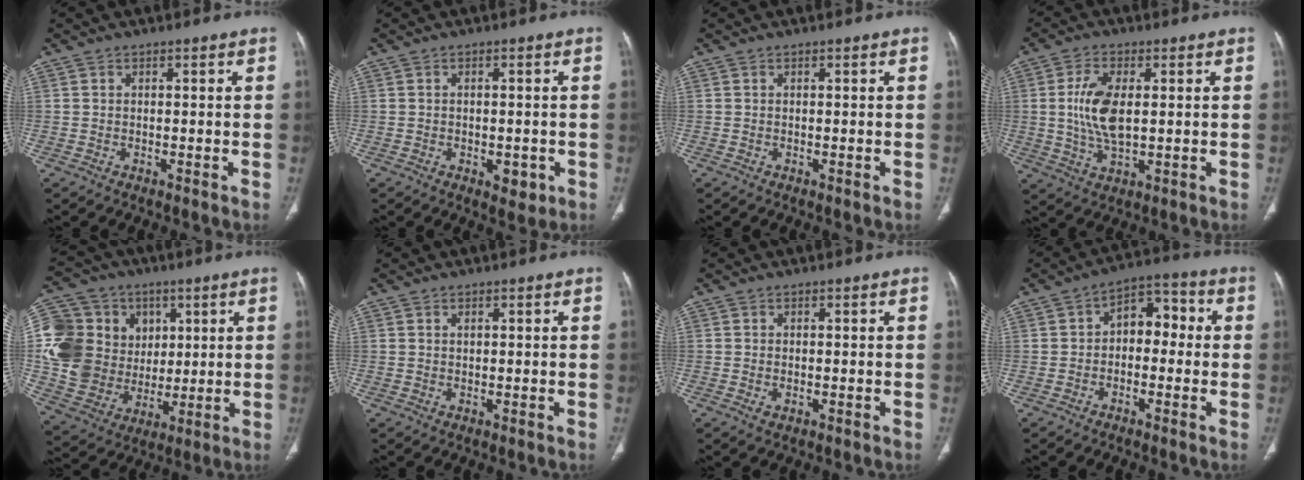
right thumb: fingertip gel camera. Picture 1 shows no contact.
{"total": 3.6, "force": [-1.2, 2.1, 2.7], "torque": [-0.024, 0.001, -0.006]}
{"total": 0.0}
{"total": 9.2, "force": [0.9, 4.4, 8.0], "torque": [-0.168, -0.008, 0.022]}
{"total": 21.5, "force": [3.8, 18.0, 11.2], "torque": [-0.206, 0.016, 0.085]}
{"total": 0.6, "force": [0.3, 0.3, 0.4], "torque": [-0.007, 0.000, 0.005]}
{"total": 1.0, "force": [-0.2, 0.6, 0.8], "torque": [-0.020, 0.004, 0.000]}
{"total": 6.1, "force": [-0.2, 4.1, 4.5], "torque": [-0.041, 0.028, -0.017]}